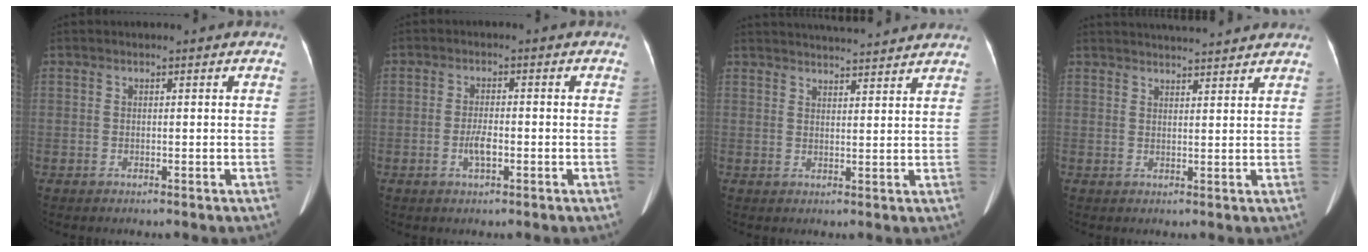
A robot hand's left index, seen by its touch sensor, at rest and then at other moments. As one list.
[{"total": 2.8, "force": [-1.0, 0.8, 2.5], "torque": [-0.052, 0.001, -0.018]}, {"total": 11.6, "force": [10.9, 0.9, 3.6], "torque": [-0.059, 0.018, 0.144]}, {"total": 9.2, "force": [8.7, 0.5, 2.9], "torque": [-0.047, 0.022, 0.115]}]